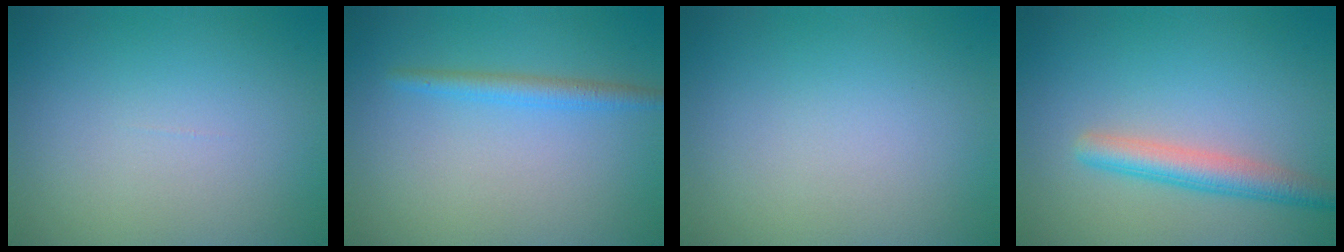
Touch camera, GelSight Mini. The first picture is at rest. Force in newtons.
{"total": 1.9, "press": 1.9, "slide": 0.2}
{"total": 0.0}
{"total": 3.5, "press": 3.5, "slide": 0.1}